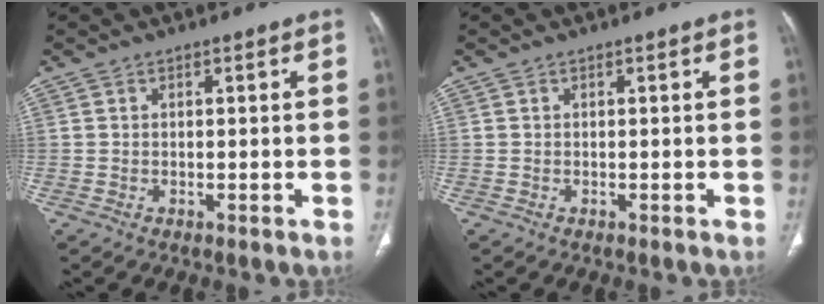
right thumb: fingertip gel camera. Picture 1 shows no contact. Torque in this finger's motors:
{"motor_torque": [0.00, 0.00, 0.00, 0.00, 0.00]}